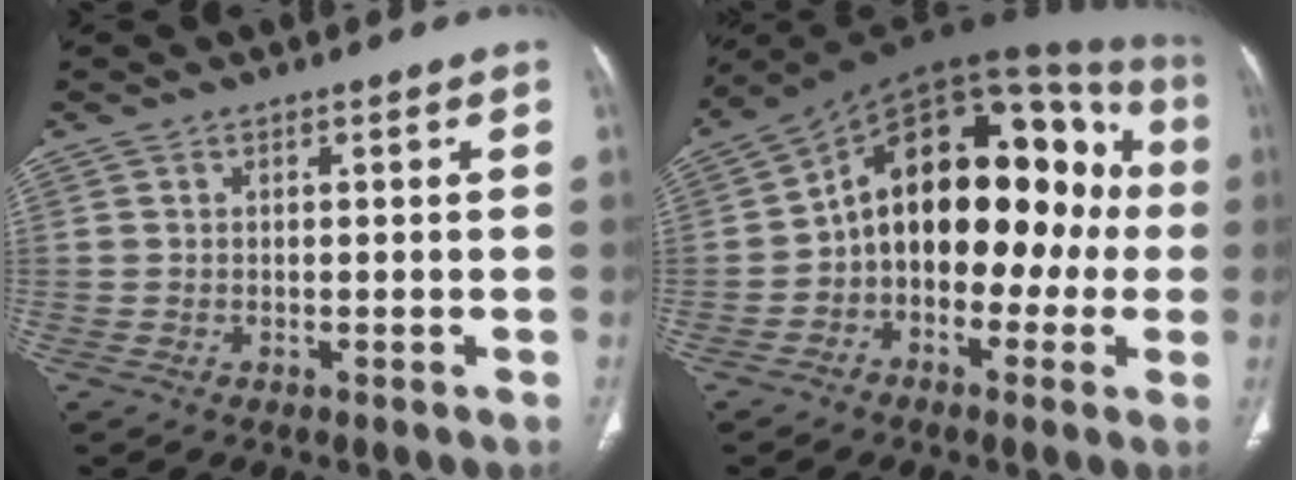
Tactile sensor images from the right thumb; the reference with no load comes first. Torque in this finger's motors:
{"motor_torque": [-0.13, 1.52, 0.61, 0.11, 0.31]}